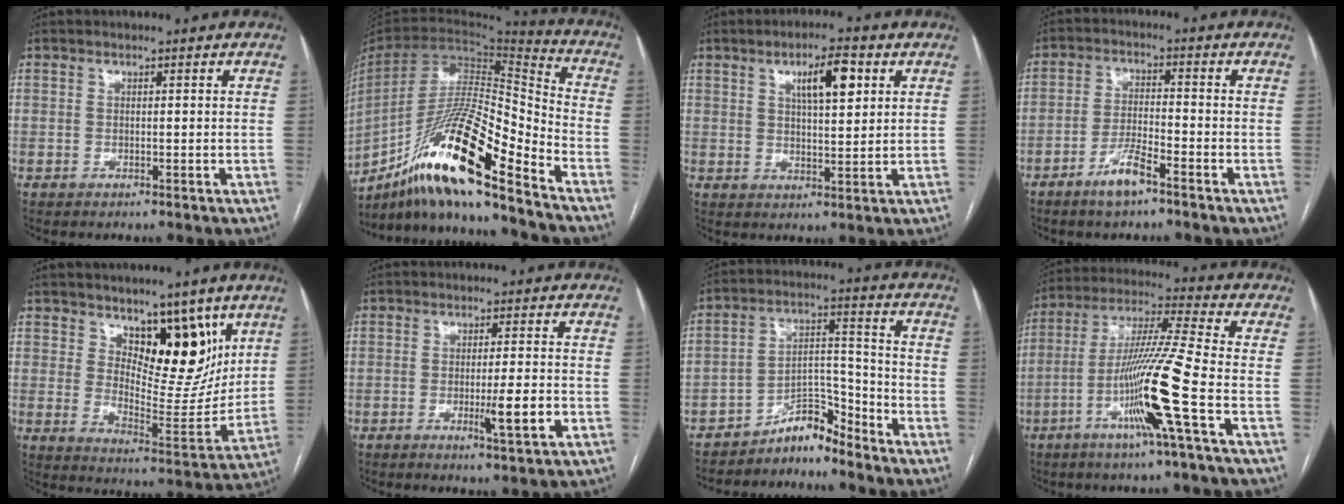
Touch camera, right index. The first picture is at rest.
{"total": 20.8, "force": [-14.2, 1.4, 15.1], "torque": [-0.298, -0.014, -0.262]}
{"total": 7.1, "force": [3.0, 1.7, 6.2], "torque": [-0.104, 0.008, 0.050]}
{"total": 5.5, "force": [-3.8, 0.8, 3.9], "torque": [-0.079, -0.001, -0.070]}
{"total": 11.9, "force": [6.7, 5.2, 8.4], "torque": [-0.108, -0.014, 0.119]}
{"total": 5.4, "force": [-1.8, -0.3, 5.0], "torque": [-0.082, -0.010, -0.026]}
{"total": 6.2, "force": [-5.9, 1.6, 1.1], "torque": [-0.003, 0.042, -0.103]}
{"total": 14.5, "force": [-5.5, -1.8, 13.3], "torque": [-0.260, -0.008, -0.108]}